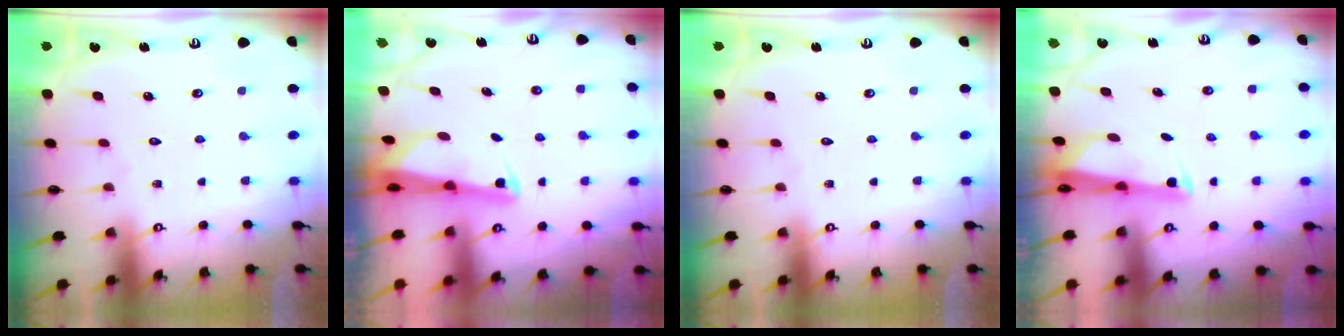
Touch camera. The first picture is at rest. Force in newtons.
{"total": 2.4, "press": 2.4, "slide": 0.3}
{"total": 0.0}
{"total": 2.7, "press": 2.6, "slide": 0.7}